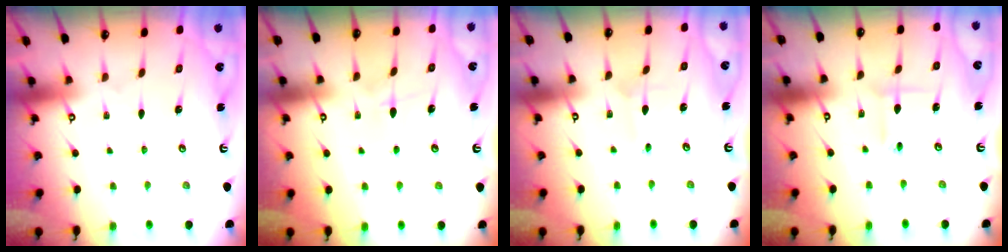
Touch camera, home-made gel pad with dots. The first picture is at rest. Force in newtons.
{"total": 4.3, "press": 4.2, "slide": 0.6}
{"total": 2.6, "press": 2.6, "slide": 0.2}
{"total": 2.5, "press": 2.3, "slide": 1.1}